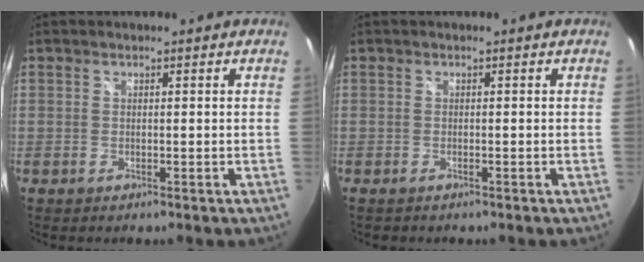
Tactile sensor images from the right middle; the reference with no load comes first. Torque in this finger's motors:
{"motor_torque": [-0.30, 0.14, 0.07, 0.00]}